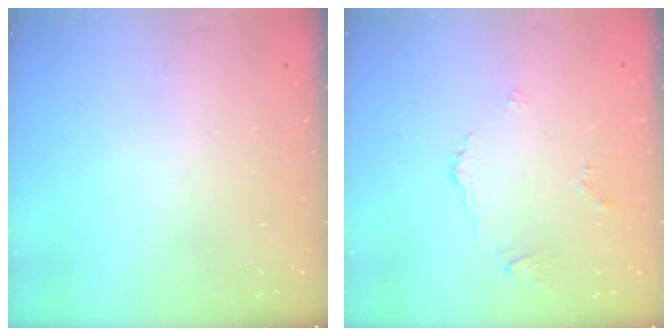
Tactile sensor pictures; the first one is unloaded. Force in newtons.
{"total": 2.8, "press": 2.7, "slide": 0.6}